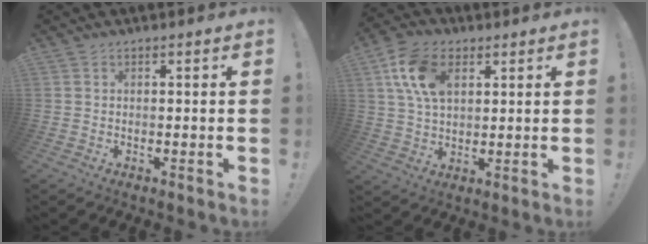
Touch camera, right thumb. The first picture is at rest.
{"total": 13.6, "force": [4.9, 8.7, 9.2], "torque": [-0.173, 0.003, 0.095]}